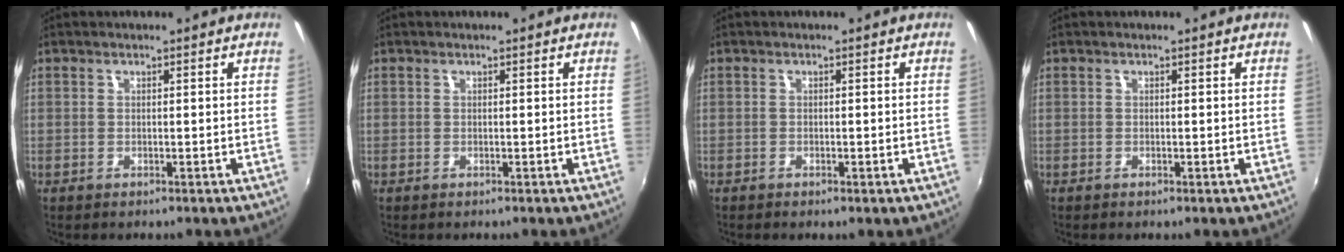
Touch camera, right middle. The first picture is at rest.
{"total": 0.0}
{"total": 0.7, "force": [-0.4, 0.2, 0.5], "torque": [-0.009, -0.003, -0.006]}
{"total": 0.0}